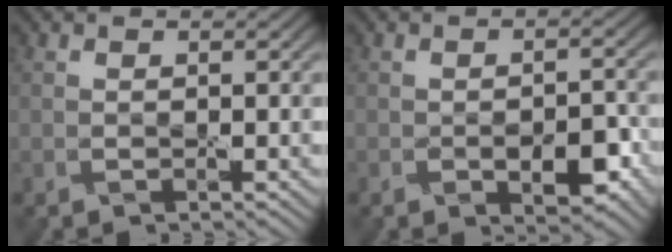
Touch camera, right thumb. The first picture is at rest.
{"total": 4.9, "force": [-1.9, 2.5, 3.8], "torque": [-0.055, -0.005, -0.026]}